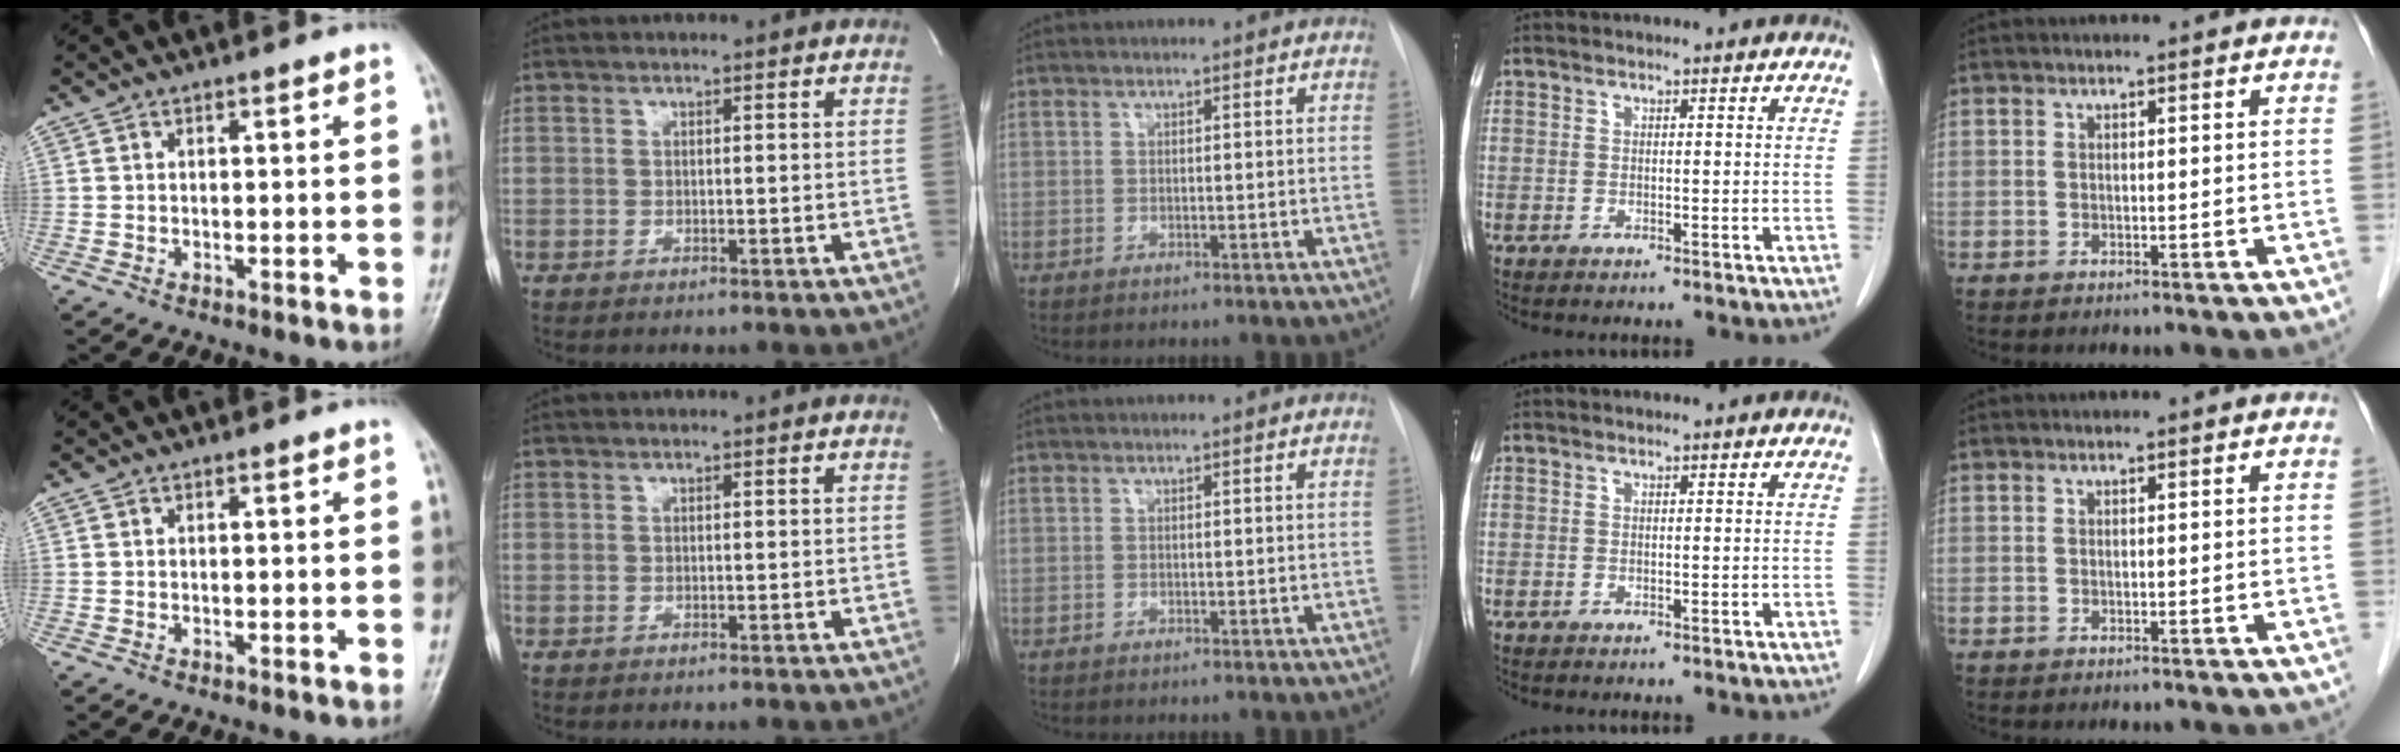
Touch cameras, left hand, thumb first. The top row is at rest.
{}